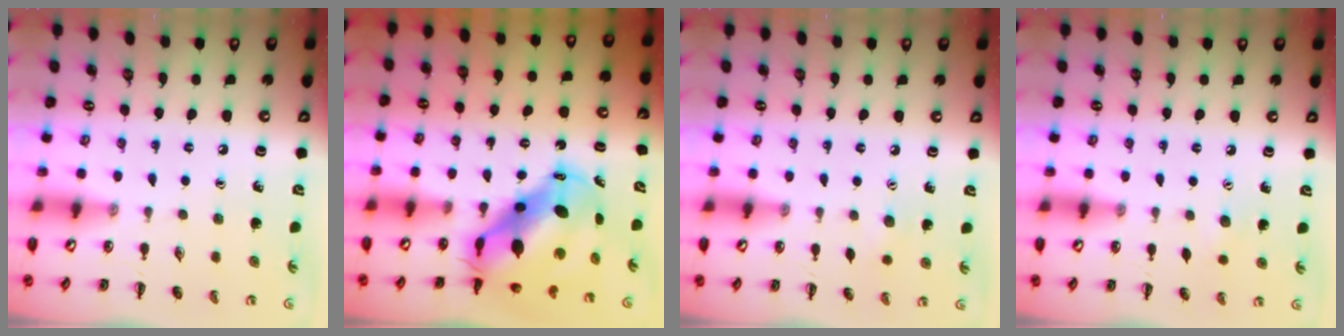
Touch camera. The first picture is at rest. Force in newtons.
{"total": 11.6, "press": 11.2, "slide": 3.0}
{"total": 2.8, "press": 2.8, "slide": 0.7}
{"total": 3.1, "press": 3.0, "slide": 0.8}